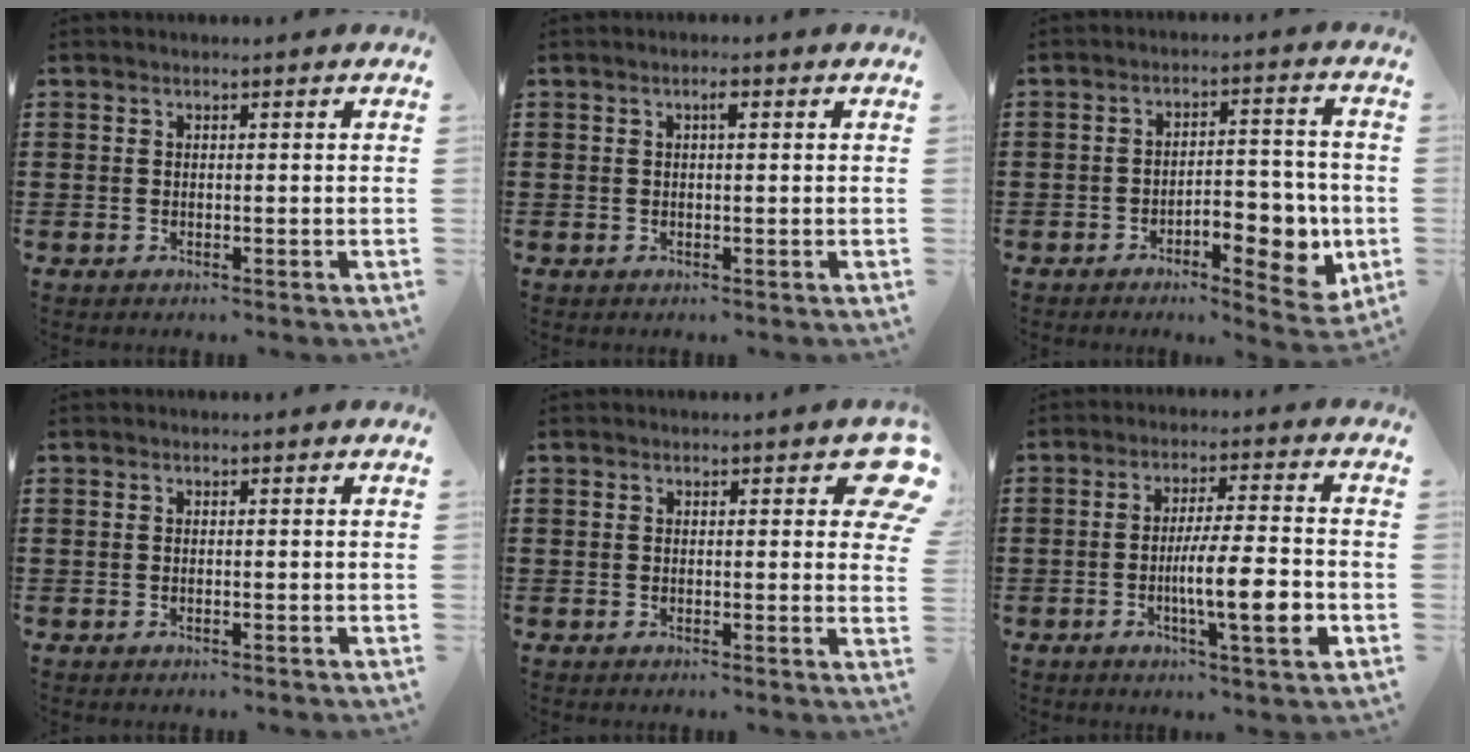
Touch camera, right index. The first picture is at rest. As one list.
[{"total": 1.4, "force": [0.4, 0.4, 1.3], "torque": [-0.027, 0.006, 0.006]}, {"total": 7.3, "force": [-2.9, 3.6, 5.7], "torque": [-0.069, 0.000, -0.050]}, {"total": 0.0}, {"total": 3.2, "force": [1.6, 1.4, 2.4], "torque": [-0.022, -0.002, 0.021]}, {"total": 9.7, "force": [-2.7, 1.4, 9.2], "torque": [-0.148, -0.007, -0.047]}]